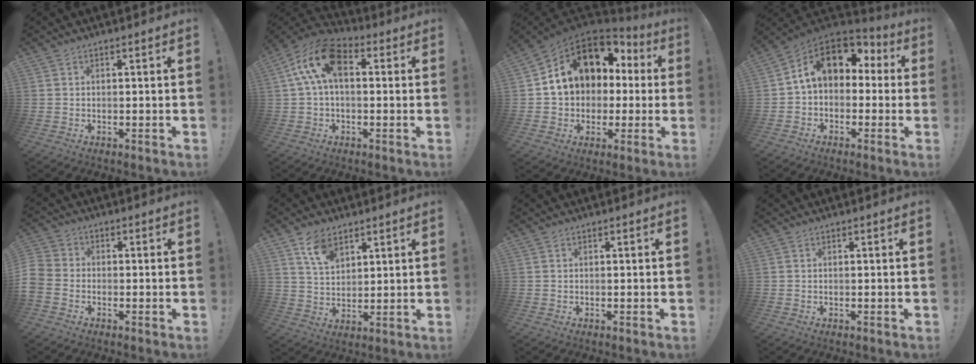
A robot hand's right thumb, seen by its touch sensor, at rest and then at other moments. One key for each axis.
{"total": 13.6, "fx": 3.3, "fy": 7.7, "fz": 10.7, "tx": -0.208, "ty": 0.002, "tz": 0.064}
{"total": 14.8, "fx": 5.0, "fy": 11.4, "fz": 8.1, "tx": -0.121, "ty": -0.015, "tz": 0.102}
{"total": 12.6, "fx": 3.9, "fy": 8.3, "fz": 8.5, "tx": -0.139, "ty": -0.002, "tz": 0.072}
{"total": 5.2, "fx": -2.7, "fy": 3.9, "fz": 2.1, "tx": -0.058, "ty": 0.014, "tz": -0.052}
{"total": 8.9, "fx": 5.9, "fy": 5.2, "fz": 4.2, "tx": -0.071, "ty": -0.026, "tz": 0.111}
{"total": 0.0}
{"total": 0.0}